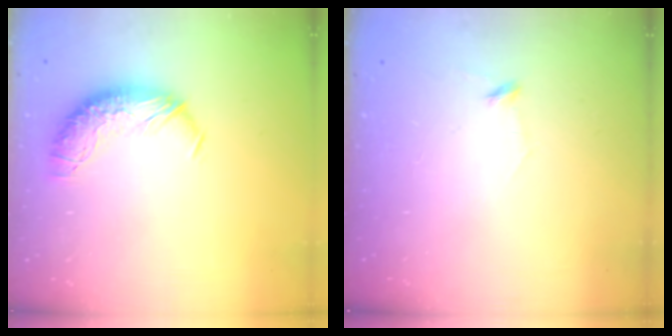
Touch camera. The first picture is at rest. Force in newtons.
{"total": 8.7, "press": 8.6, "slide": 0.5}